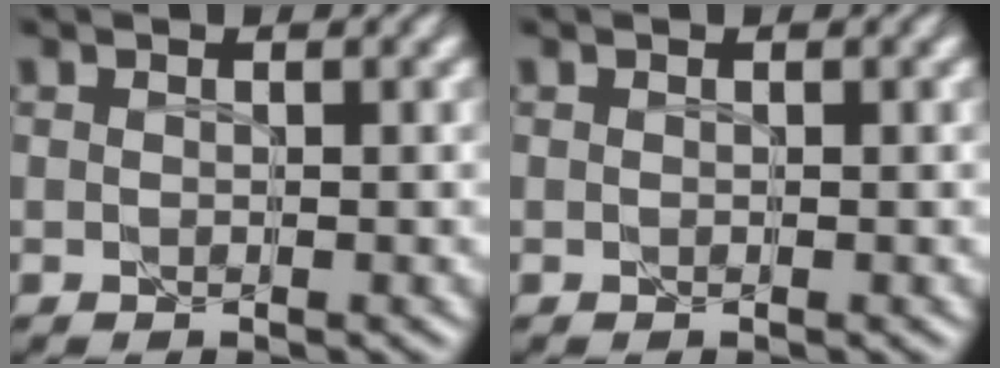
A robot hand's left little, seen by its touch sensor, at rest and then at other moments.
{"total": 0.0}